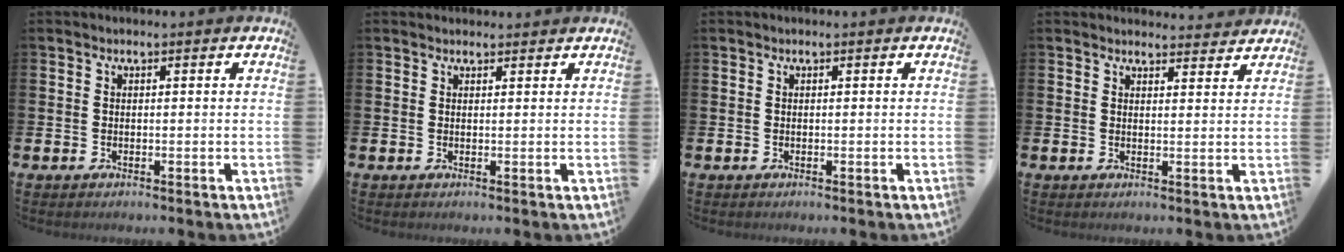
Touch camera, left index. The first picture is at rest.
{"total": 1.0, "force": [0.9, 0.4, -0.1], "torque": [0.011, 0.000, 0.015]}
{"total": 0.0}
{"total": 2.5, "force": [2.5, 0.3, -0.1], "torque": [0.006, -0.018, 0.043]}